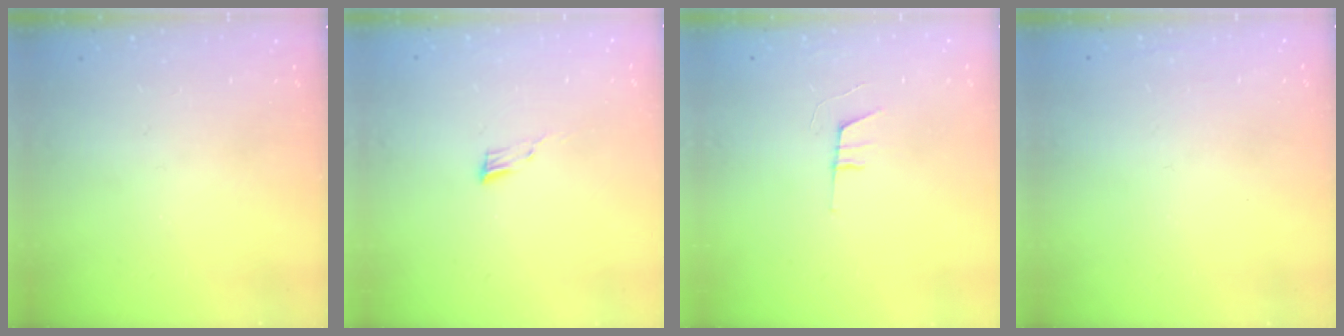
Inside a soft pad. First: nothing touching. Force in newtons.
{"total": 4.4, "press": 4.3, "slide": 1.0}
{"total": 6.1, "press": 5.2, "slide": 3.1}
{"total": 1.6, "press": 1.6, "slide": 0.1}